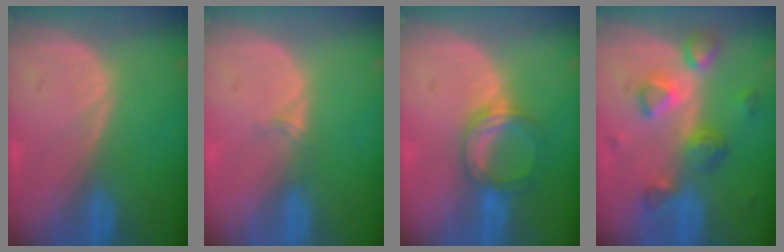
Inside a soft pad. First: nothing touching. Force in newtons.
{"total": 1.3, "press": 1.0, "slide": 0.9}
{"total": 5.2, "press": 4.9, "slide": 1.5}
{"total": 7.9, "press": 7.1, "slide": 3.5}